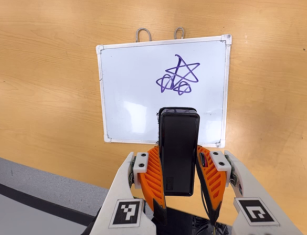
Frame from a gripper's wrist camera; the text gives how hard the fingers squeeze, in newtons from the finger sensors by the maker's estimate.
{"total": 6.4, "left": 4.2, "right": 8.7}